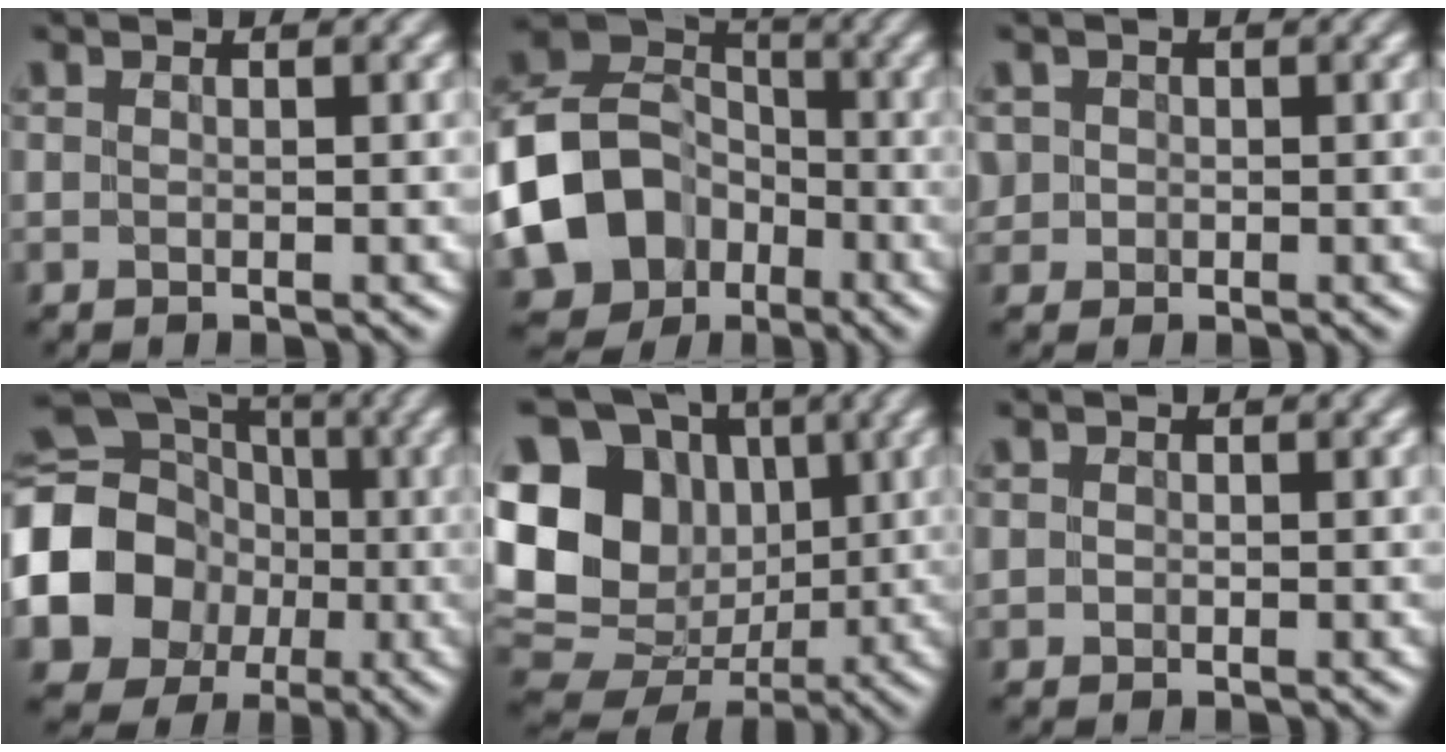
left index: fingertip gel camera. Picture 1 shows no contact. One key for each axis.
{"total": 13.5, "fx": -3.9, "fy": 11.2, "fz": 6.4, "tx": -0.156, "ty": -0.020, "tz": -0.096}
{"total": 1.4, "fx": 0.2, "fy": 1.4, "fz": 0.2, "tx": 0.002, "ty": 0.000, "tz": 0.010}
{"total": 15.0, "fx": -2.2, "fy": 12.9, "fz": 7.3, "tx": -0.153, "ty": -0.017, "tz": -0.064}
{"total": 17.1, "fx": 2.3, "fy": 14.2, "fz": 9.2, "tx": -0.211, "ty": 0.019, "tz": 0.043}
{"total": 0.7, "fx": 0.2, "fy": 0.6, "fz": 0.1, "tx": 0.000, "ty": -0.001, "tz": 0.003}